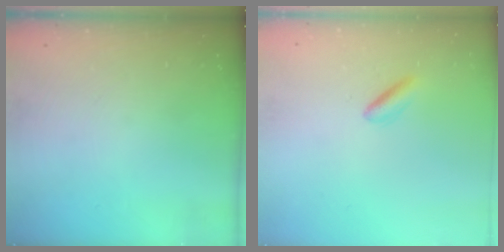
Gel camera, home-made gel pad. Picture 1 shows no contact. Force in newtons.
{"total": 2.8, "press": 2.6, "slide": 0.8}